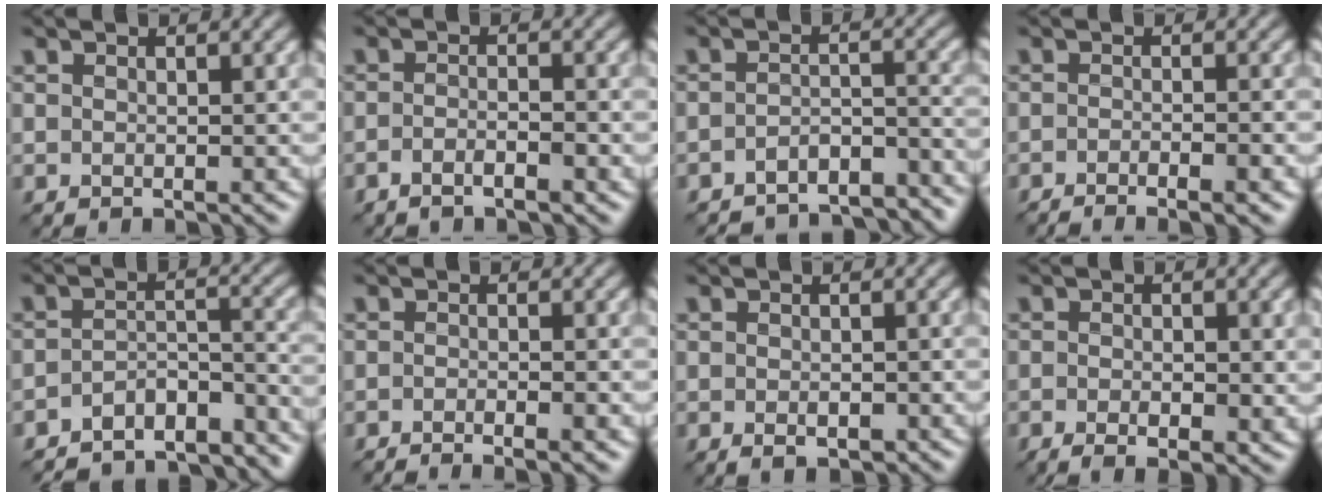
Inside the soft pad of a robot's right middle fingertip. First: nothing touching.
{"total": 1.8, "force": [-1.3, 0.4, 1.2], "torque": [-0.023, 0.001, -0.027]}
{"total": 6.5, "force": [-6.2, 1.4, 1.5], "torque": [-0.029, -0.015, -0.088]}
{"total": 3.6, "force": [-2.4, 0.6, 2.7], "torque": [-0.039, 0.000, -0.030]}
{"total": 8.7, "force": [-8.0, 2.5, 2.4], "torque": [-0.043, -0.011, -0.113]}
{"total": 2.5, "force": [-1.7, 0.2, 1.8], "torque": [-0.033, -0.003, -0.027]}
{"total": 1.4, "force": [-0.6, 0.7, 1.0], "torque": [-0.015, -0.001, -0.009]}
{"total": 3.1, "force": [-0.8, 1.3, 2.7], "torque": [-0.043, -0.006, -0.009]}